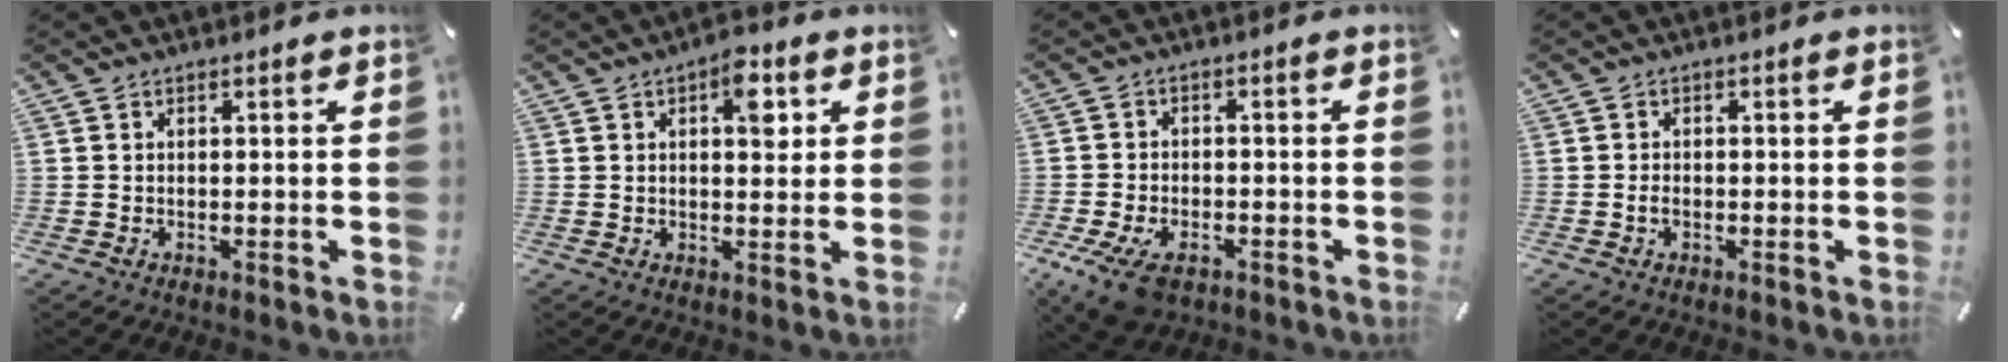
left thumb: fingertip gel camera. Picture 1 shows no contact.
{"total": 6.8, "force": [2.3, 3.7, 5.2], "torque": [-0.044, -0.015, 0.028]}
{"total": 8.0, "force": [-4.4, 4.8, 4.8], "torque": [-0.110, 0.011, -0.080]}
{"total": 1.4, "force": [-0.5, 0.9, 1.0], "torque": [-0.021, 0.002, -0.010]}